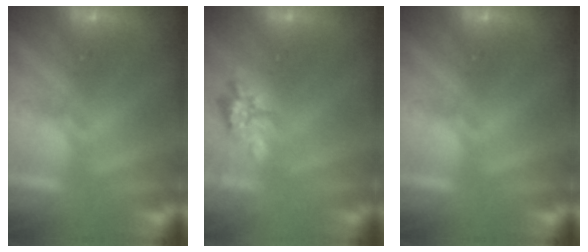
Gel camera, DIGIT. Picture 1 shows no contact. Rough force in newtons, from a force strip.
{"total": 2.4}
{"total": 0.0}